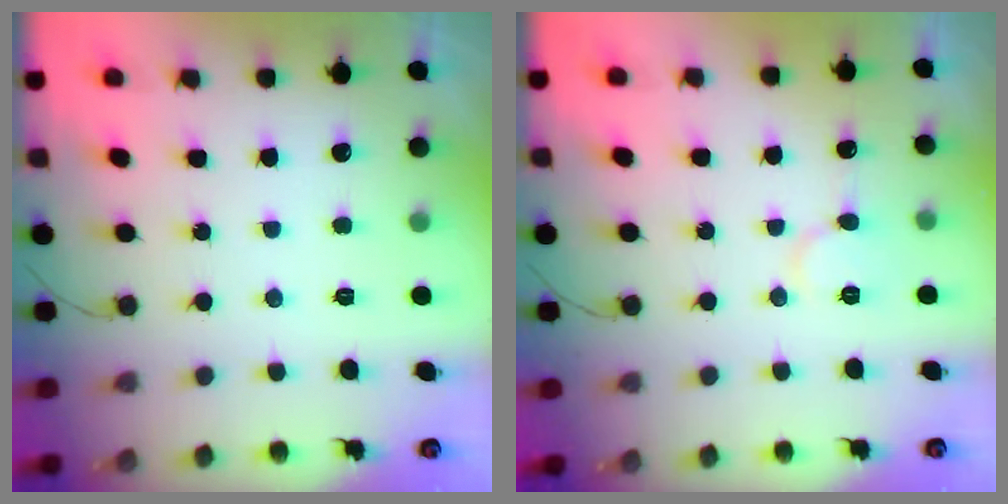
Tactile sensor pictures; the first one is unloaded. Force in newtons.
{"total": 6.1, "press": 6.1, "slide": 0.4}